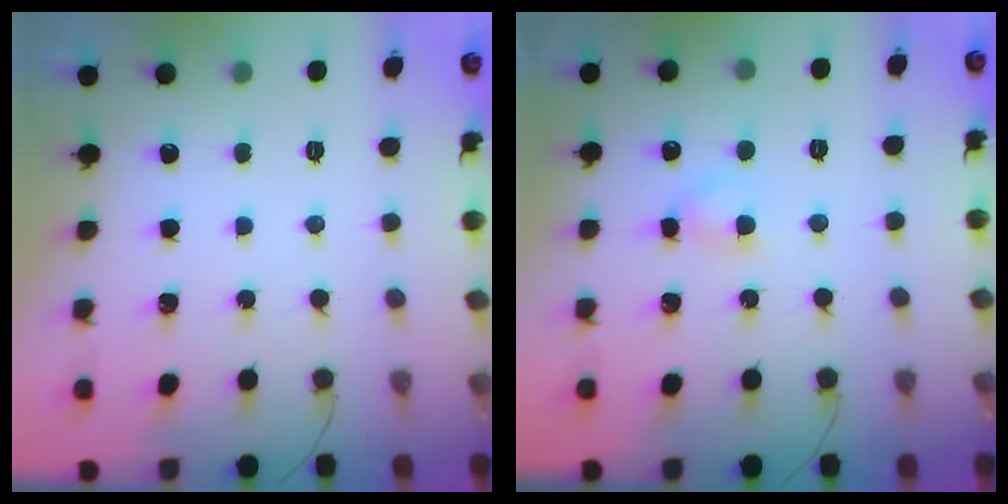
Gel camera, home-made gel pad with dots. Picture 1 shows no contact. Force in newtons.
{"total": 2.8, "press": 2.5, "slide": 1.2}